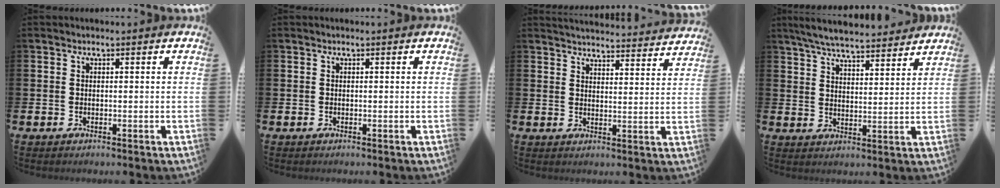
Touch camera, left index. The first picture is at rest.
{"total": 0.0}
{"total": 4.5, "force": [4.5, 0.2, 0.1], "torque": [-0.002, -0.038, 0.077]}
{"total": 6.4, "force": [6.1, 0.7, 1.5], "torque": [-0.047, -0.031, 0.109]}